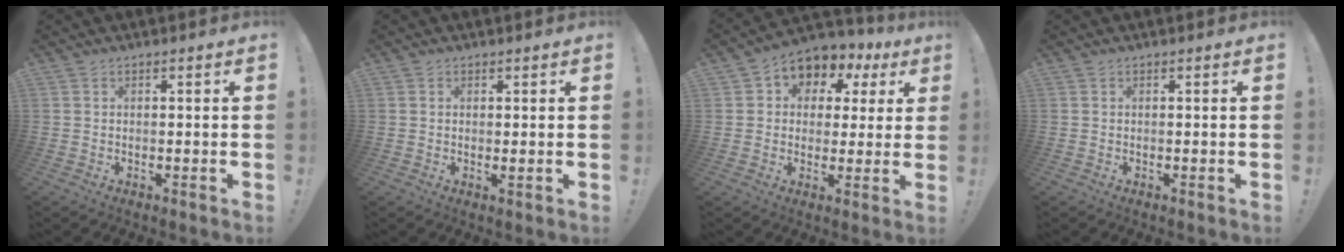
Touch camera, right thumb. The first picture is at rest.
{"total": 0.9, "force": [0.6, 0.4, 0.6], "torque": [-0.005, -0.004, 0.010]}
{"total": 7.3, "force": [2.7, 6.2, 2.6], "torque": [-0.030, -0.025, 0.055]}
{"total": 0.0}